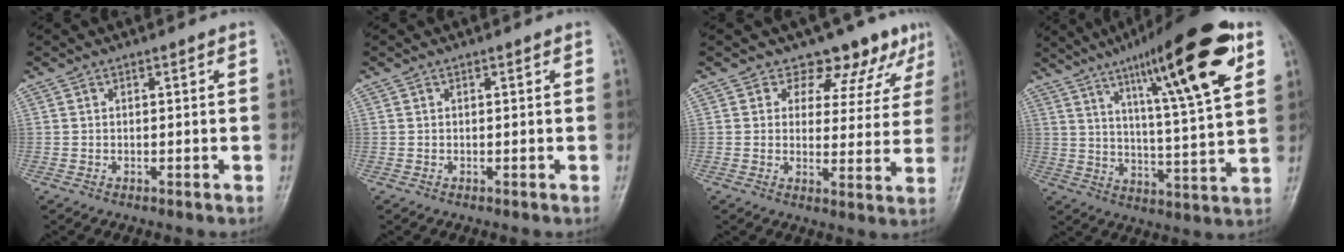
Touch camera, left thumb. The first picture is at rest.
{"total": 0.0}
{"total": 9.8, "force": [7.8, 5.6, 2.3], "torque": [0.019, -0.041, 0.079]}
{"total": 21.7, "force": [11.0, 3.7, 18.3], "torque": [-0.257, -0.033, 0.171]}